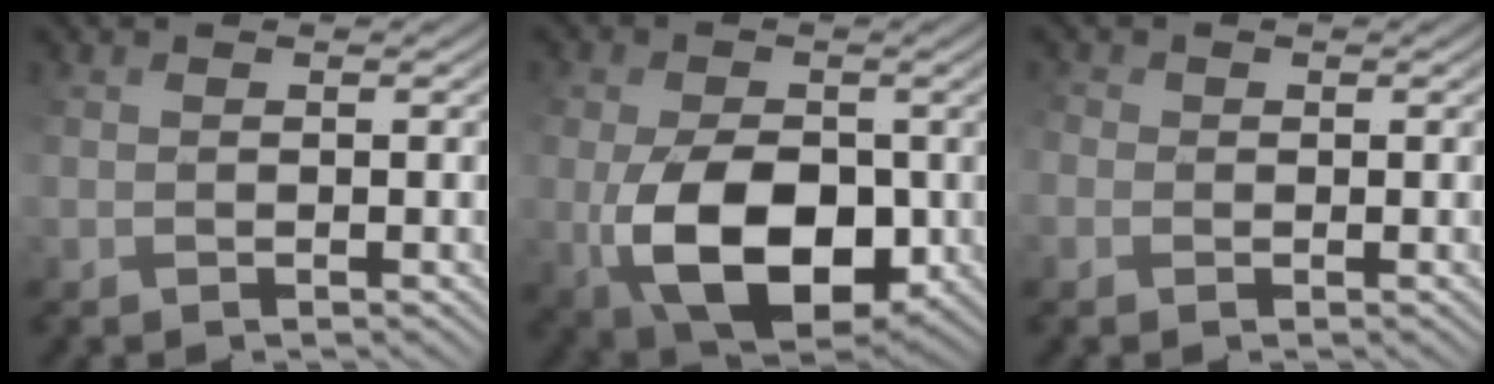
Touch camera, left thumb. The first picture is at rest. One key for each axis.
{"total": 11.1, "fx": -1.7, "fy": 7.5, "fz": 8.0, "tx": -0.172, "ty": -0.029, "tz": -0.017}
{"total": 1.5, "fx": -0.7, "fy": 1.4, "fz": 0.0, "tx": -0.017, "ty": -0.001, "tz": -0.010}